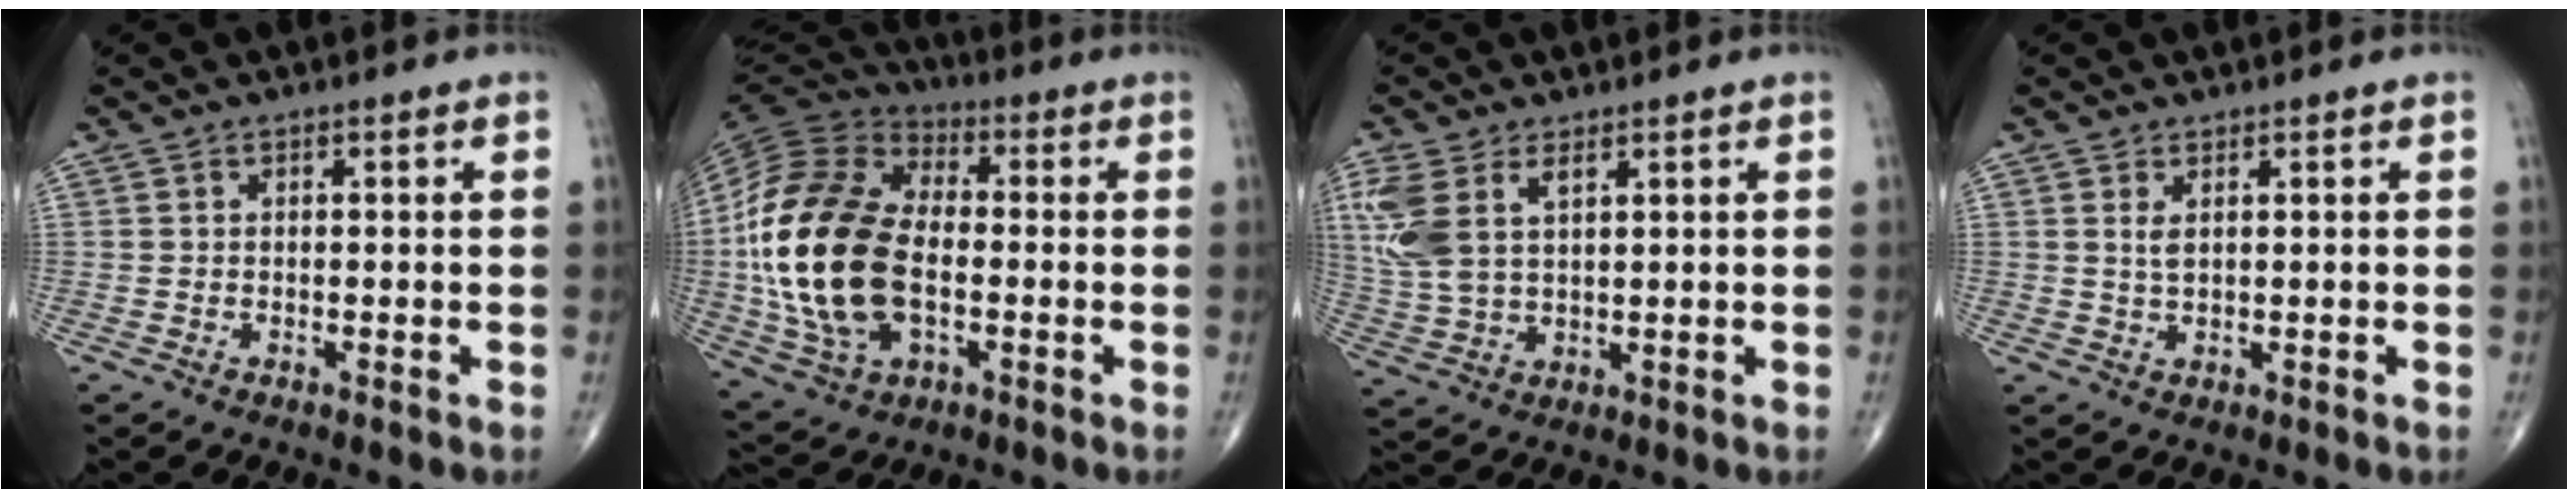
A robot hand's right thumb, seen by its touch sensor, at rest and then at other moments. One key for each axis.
{"total": 24.1, "fx": -2.0, "fy": 14.3, "fz": 19.3, "tx": -0.395, "ty": 0.007, "tz": -0.035}
{"total": 10.7, "fx": 4.2, "fy": 5.9, "fz": 7.9, "tx": -0.187, "ty": 0.001, "tz": 0.096}
{"total": 1.9, "fx": 0.8, "fy": 0.8, "fz": 1.5, "tx": -0.030, "ty": -0.004, "tz": 0.021}